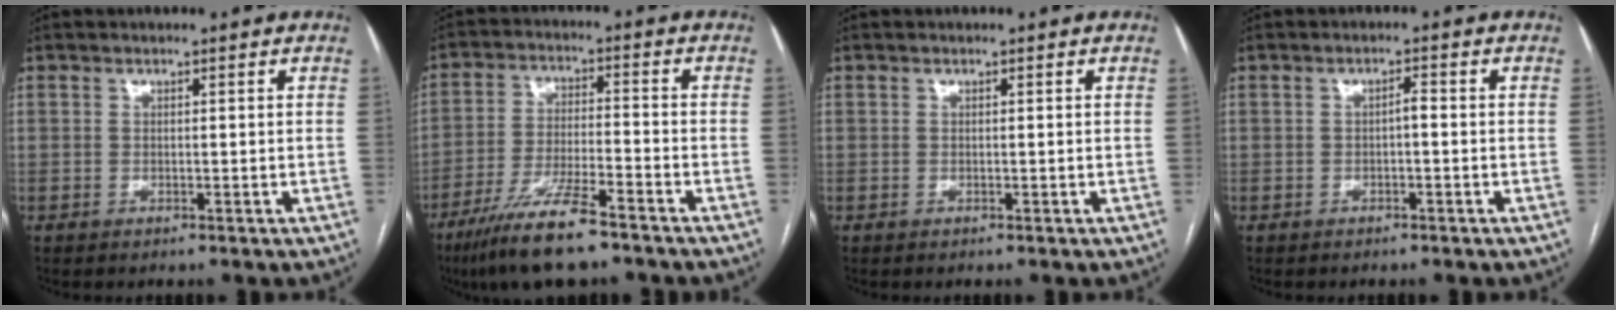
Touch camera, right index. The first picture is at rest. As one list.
[{"total": 11.6, "force": [-8.4, 1.4, 7.9], "torque": [-0.151, -0.025, -0.150]}, {"total": 0.0}, {"total": 1.4, "force": [-0.3, 0.3, 1.3], "torque": [-0.018, 0.004, -0.007]}]